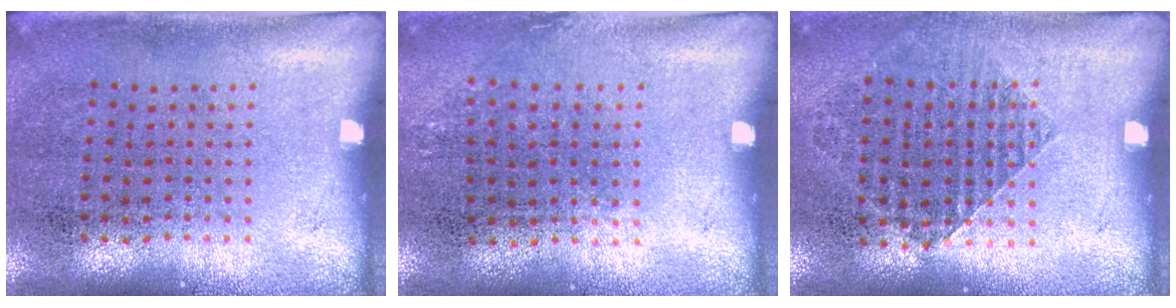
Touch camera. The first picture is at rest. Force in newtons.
{"total": 0.9, "press": 0.6, "slide": 0.6}
{"total": 0.9, "press": 0.9, "slide": 0.1}